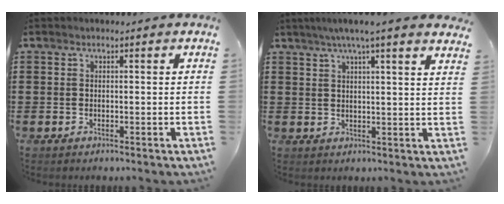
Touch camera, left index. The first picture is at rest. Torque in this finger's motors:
{"motor_torque": [2.14, 0.00, -0.10, -0.15]}